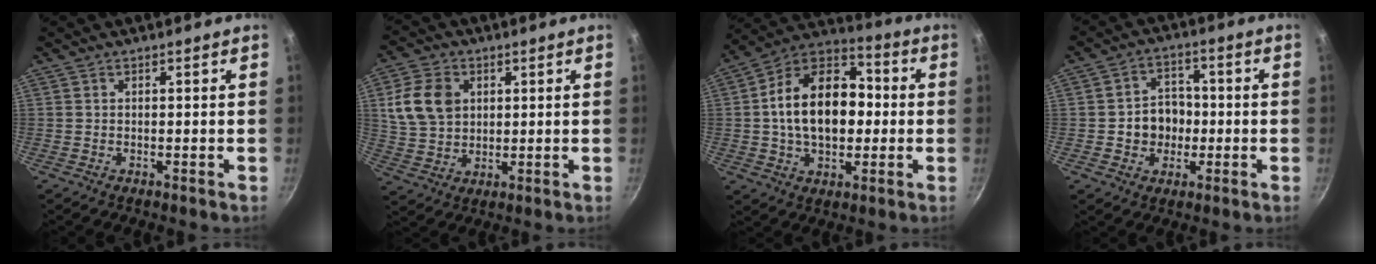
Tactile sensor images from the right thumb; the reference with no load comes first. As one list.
[{"total": 10.6, "force": [2.8, 8.0, 6.4], "torque": [-0.103, -0.002, 0.057]}, {"total": 19.7, "force": [0.3, 13.1, 14.7], "torque": [-0.213, 0.038, -0.009]}, {"total": 8.0, "force": [-0.9, 6.8, 4.2], "torque": [-0.028, 0.016, -0.018]}]